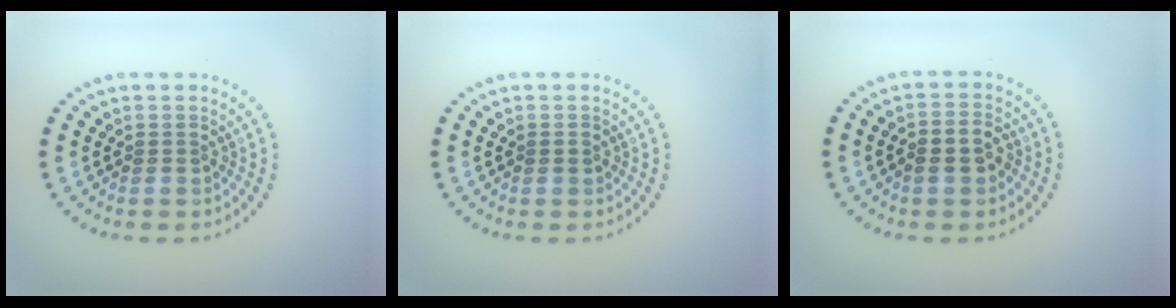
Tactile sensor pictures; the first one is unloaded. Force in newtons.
{"total": 0.5, "press": 0.5, "slide": 0.1}
{"total": 2.7, "press": 2.6, "slide": 0.7}